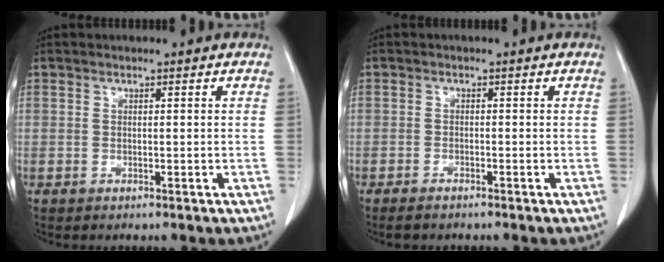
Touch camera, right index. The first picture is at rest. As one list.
[{"total": 1.5, "force": [-1.3, 0.4, 0.7], "torque": [-0.016, -0.003, -0.019]}]